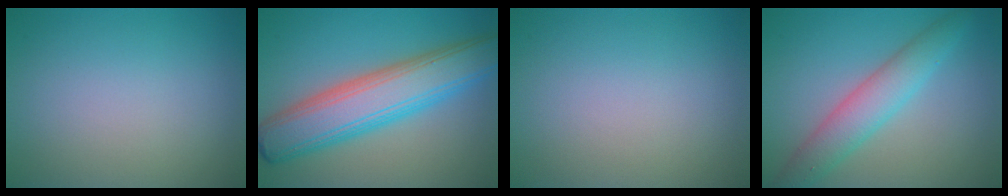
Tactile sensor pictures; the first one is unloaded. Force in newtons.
{"total": 8.8, "press": 8.8, "slide": 0.1}
{"total": 0.0}
{"total": 4.4, "press": 4.4, "slide": 0.3}